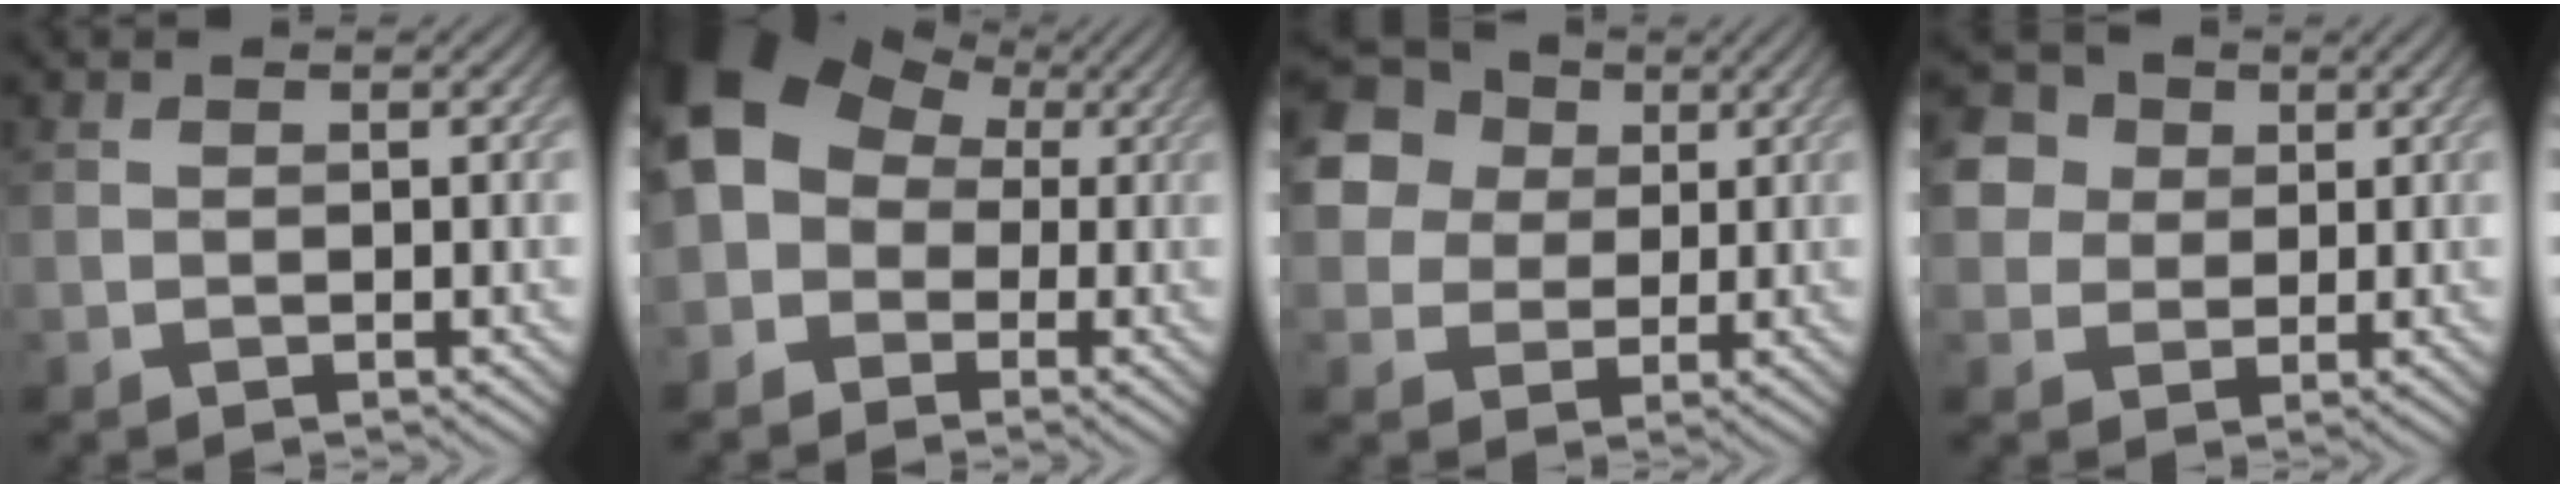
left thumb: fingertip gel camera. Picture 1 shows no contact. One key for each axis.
{"total": 9.3, "fx": 0.7, "fy": 7.9, "fz": 4.9, "tx": -0.111, "ty": -0.007, "tz": 0.004}
{"total": 15.0, "fx": 5.9, "fy": 12.5, "fz": 5.8, "tx": -0.185, "ty": 0.033, "tz": 0.095}
{"total": 6.5, "fx": 2.6, "fy": 5.4, "fz": 2.4, "tx": -0.090, "ty": 0.024, "tz": 0.035}